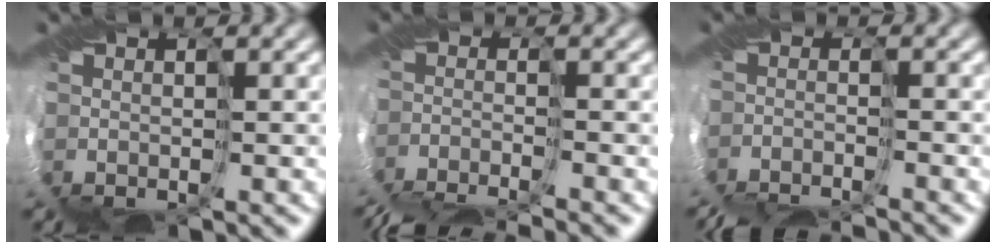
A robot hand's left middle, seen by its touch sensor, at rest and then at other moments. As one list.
[{"total": 9.0, "force": [-9.0, 0.0, 0.8], "torque": [-0.031, -0.034, -0.126]}, {"total": 8.0, "force": [-8.0, -0.6, -0.5], "torque": [-0.011, -0.028, -0.109]}]